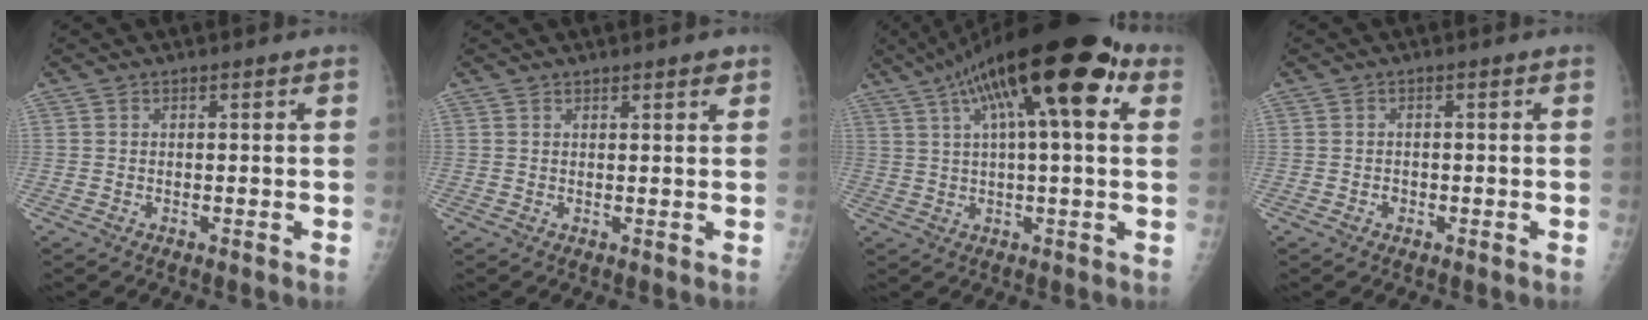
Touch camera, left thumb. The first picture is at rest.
{"total": 1.7, "force": [1.2, 0.4, 1.2], "torque": [-0.013, -0.005, 0.014]}
{"total": 21.9, "force": [9.0, 6.5, 18.8], "torque": [-0.304, 0.030, 0.137]}
{"total": 1.2, "force": [-0.5, 1.0, 0.4], "torque": [0.000, 0.005, -0.009]}